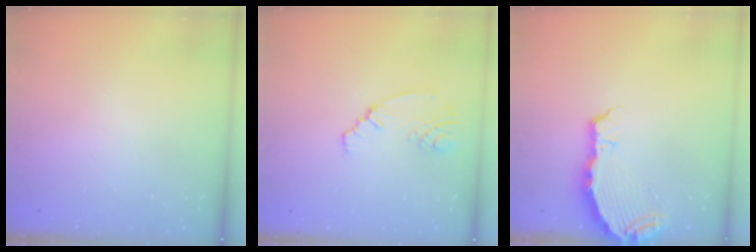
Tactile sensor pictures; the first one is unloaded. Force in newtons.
{"total": 2.9, "press": 2.1, "slide": 1.9}
{"total": 7.6, "press": 6.3, "slide": 4.3}